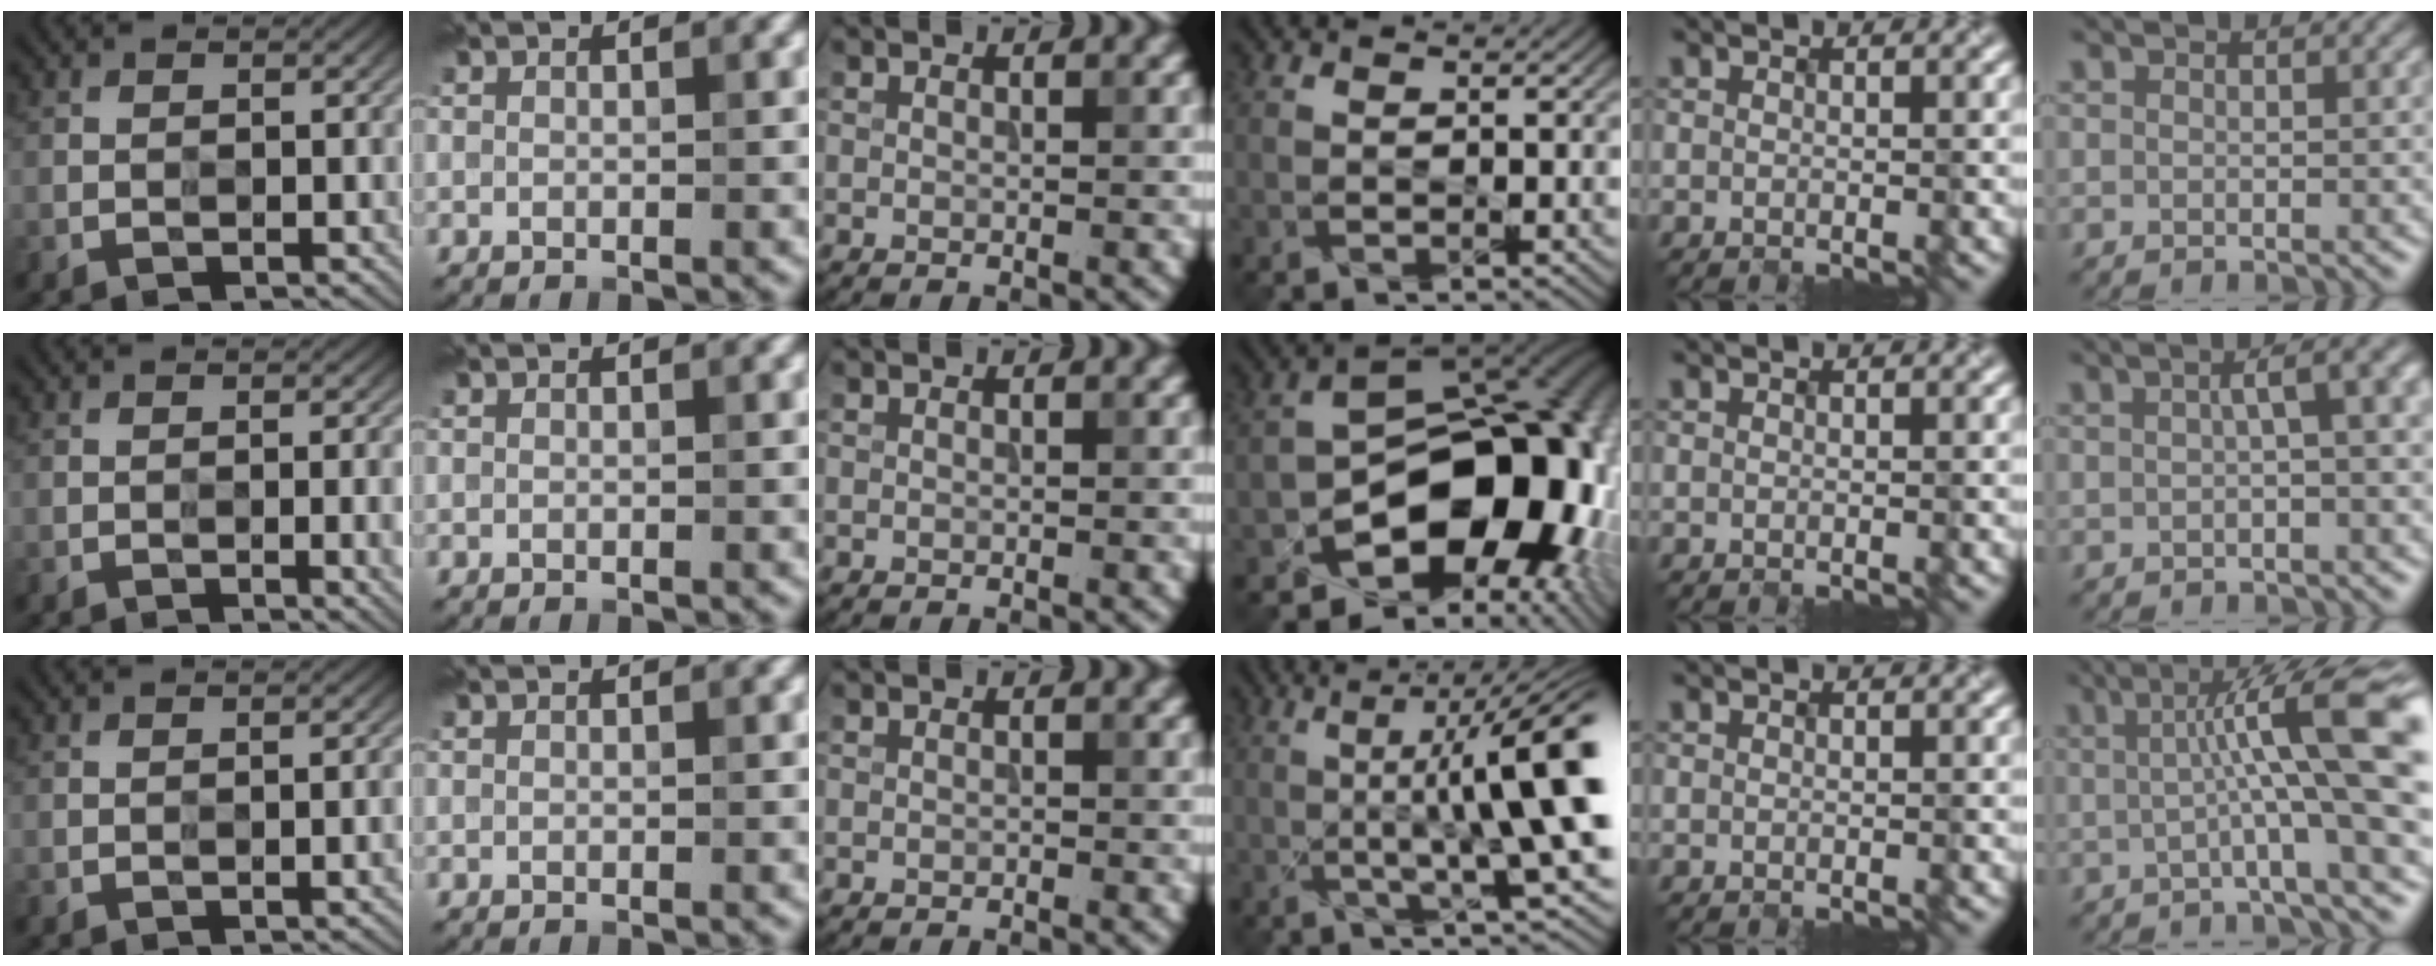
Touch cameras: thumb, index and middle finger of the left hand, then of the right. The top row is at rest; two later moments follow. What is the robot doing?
{"motion": "extract", "object": "connector and pipe"}